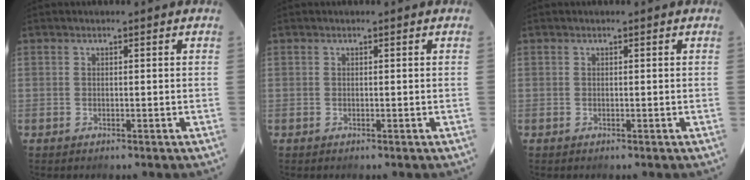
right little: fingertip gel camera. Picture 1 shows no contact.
{"total": 0.0}
{"total": 0.0}